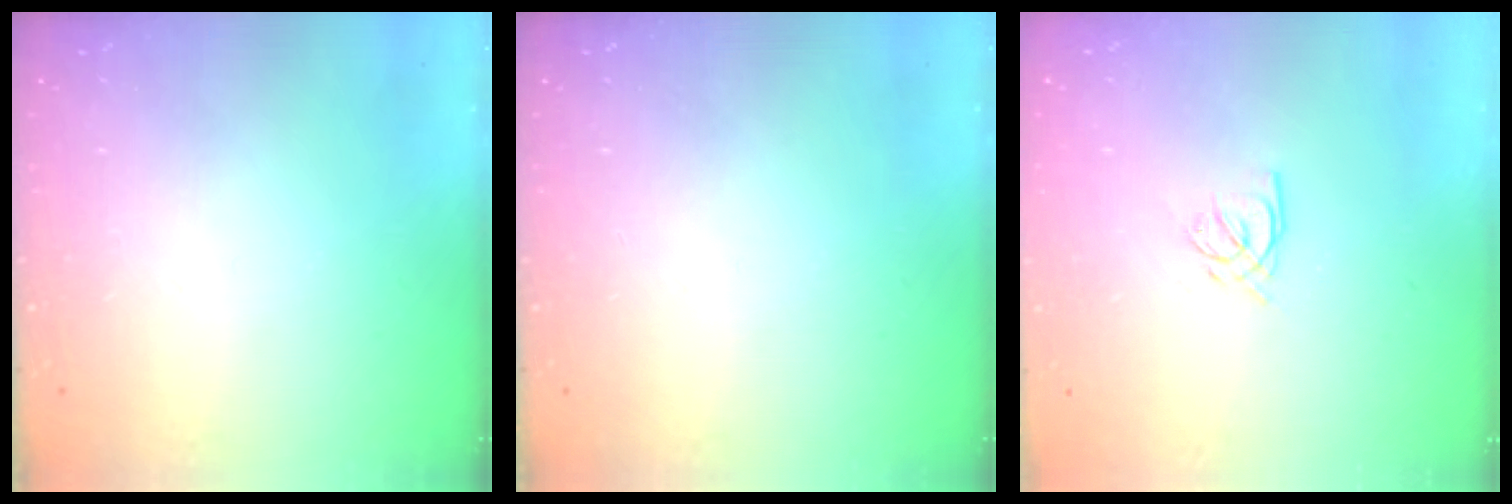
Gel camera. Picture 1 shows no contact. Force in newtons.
{"total": 0.0}
{"total": 4.2, "press": 4.1, "slide": 0.4}